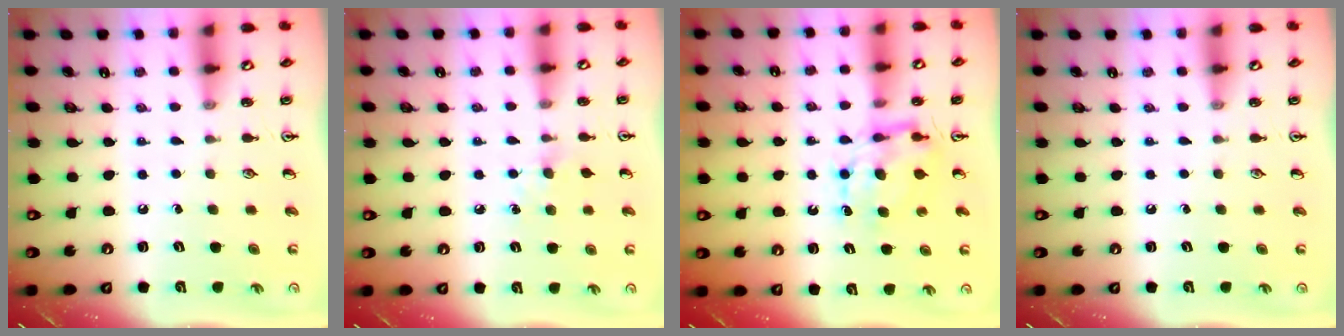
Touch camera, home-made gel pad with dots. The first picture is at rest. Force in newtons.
{"total": 5.5, "press": 5.5, "slide": 0.8}
{"total": 7.2, "press": 7.2, "slide": 0.1}
{"total": 0.0}